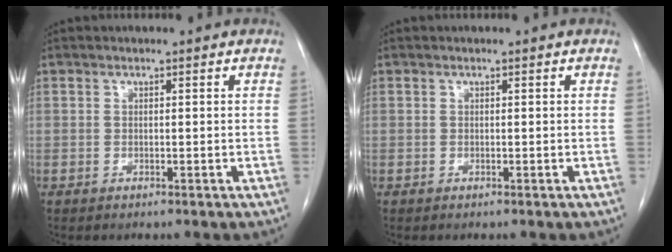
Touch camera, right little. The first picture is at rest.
{"total": 0.0}